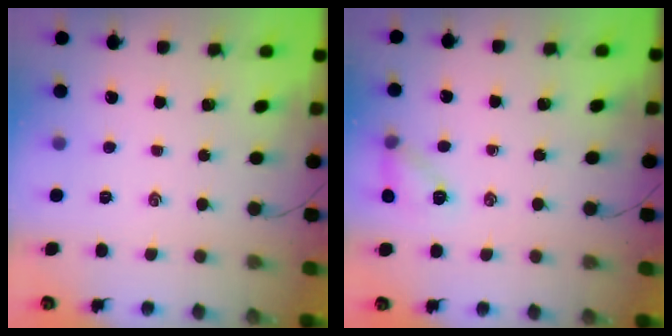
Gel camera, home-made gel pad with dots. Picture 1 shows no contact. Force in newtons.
{"total": 8.5, "press": 8.5, "slide": 0.9}